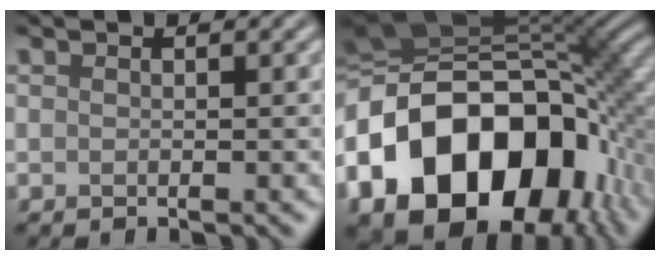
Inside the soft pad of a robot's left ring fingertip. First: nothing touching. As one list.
[{"total": 19.8, "force": [-5.3, 13.7, 13.3], "torque": [-0.271, -0.008, -0.094]}]